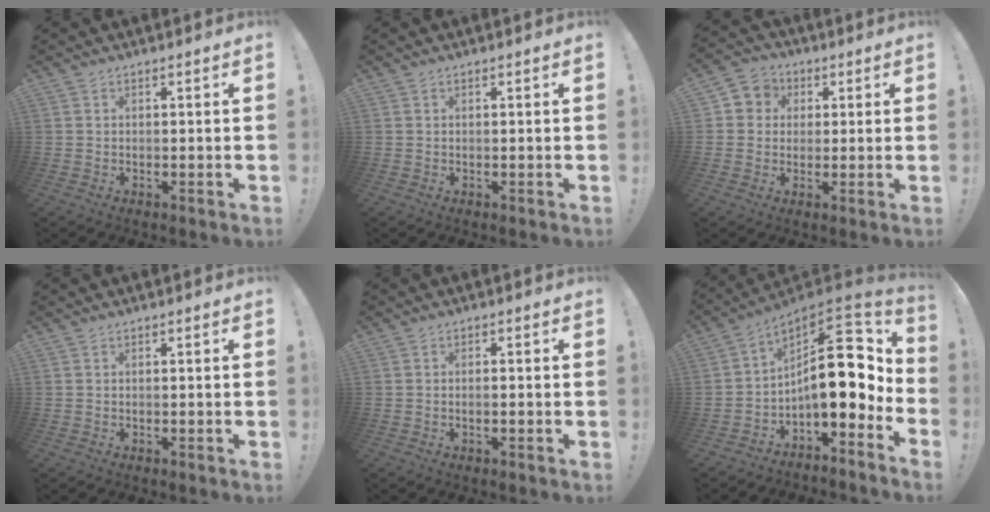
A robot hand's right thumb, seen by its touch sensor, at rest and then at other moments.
{"total": 0.0}
{"total": 6.2, "force": [0.1, 6.1, 1.5], "torque": [-0.011, 0.007, 0.004]}
{"total": 0.0}
{"total": 1.2, "force": [-0.6, 0.1, 1.1], "torque": [-0.012, -0.002, -0.014]}
{"total": 19.7, "force": [1.9, 9.0, 17.4], "torque": [-0.255, -0.020, 0.035]}